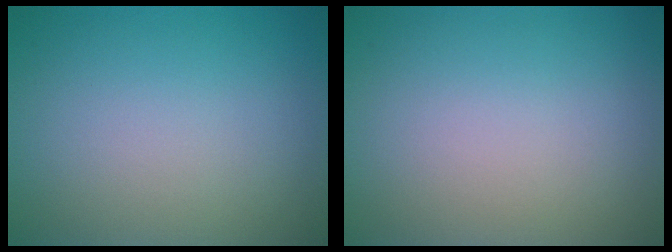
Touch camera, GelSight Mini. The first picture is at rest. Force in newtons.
{"total": 0.0}